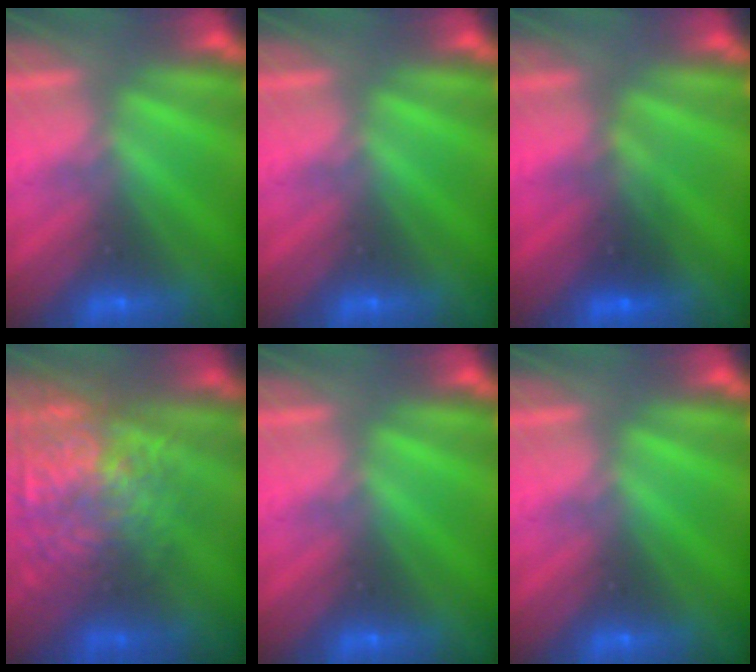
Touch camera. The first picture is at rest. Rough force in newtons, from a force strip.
{"total": 0.0}
{"total": 2.7}
{"total": 14.6}
{"total": 0.0}
{"total": 0.0}